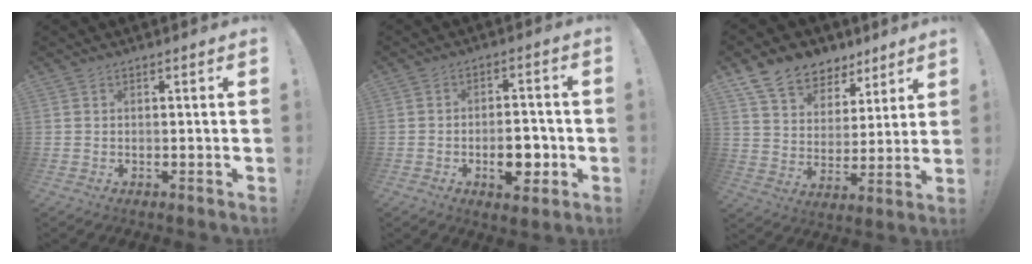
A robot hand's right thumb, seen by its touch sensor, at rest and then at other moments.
{"total": 9.3, "force": [-3.1, 5.3, 6.9], "torque": [-0.098, 0.018, -0.047]}
{"total": 12.4, "force": [9.1, 7.5, 3.8], "torque": [-0.070, -0.063, 0.173]}